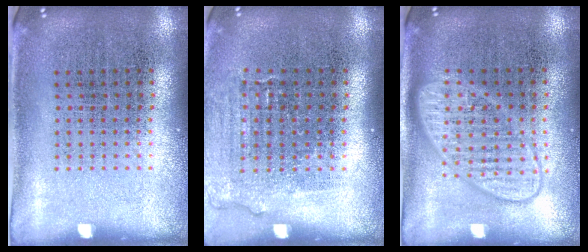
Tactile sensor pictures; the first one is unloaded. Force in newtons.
{"total": 1.1, "press": 1.1, "slide": 0.4}
{"total": 2.4, "press": 2.4, "slide": 0.3}